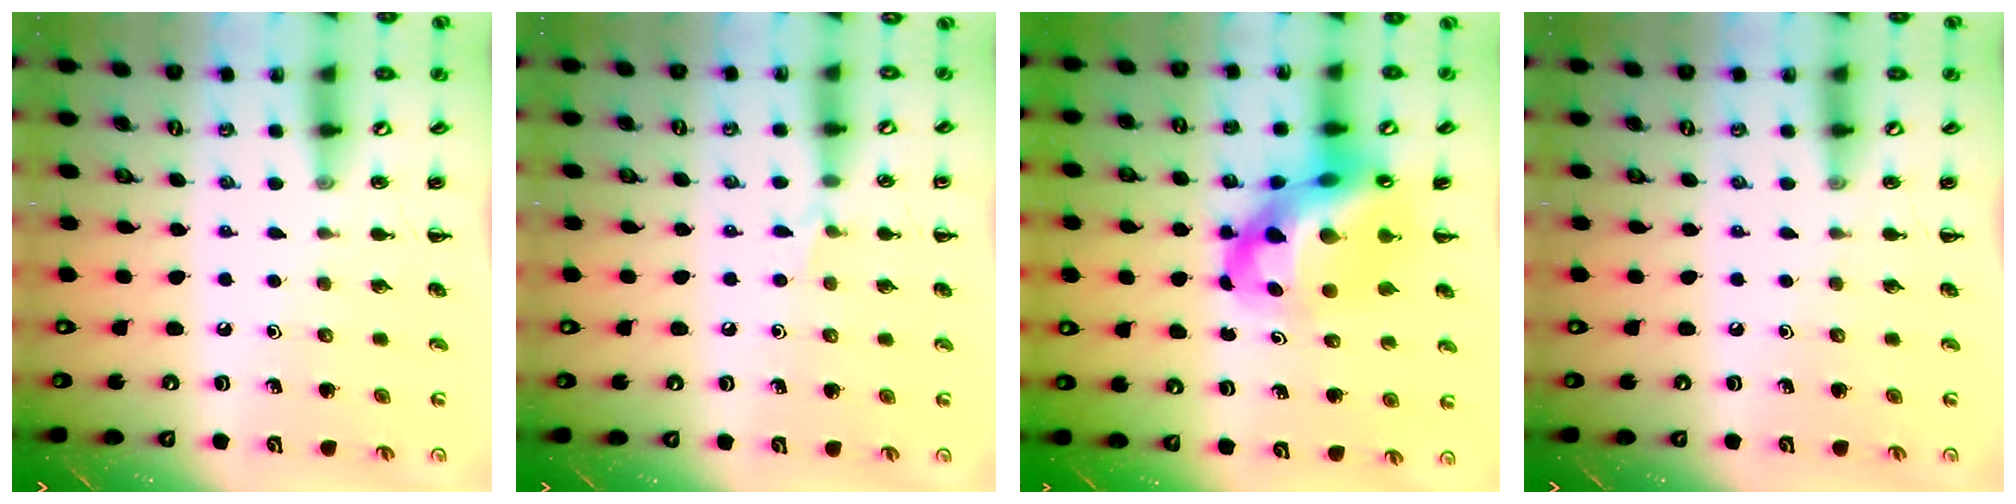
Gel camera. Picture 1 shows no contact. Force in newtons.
{"total": 4.4, "press": 4.1, "slide": 1.6}
{"total": 13.8, "press": 13.3, "slide": 3.7}
{"total": 0.0}